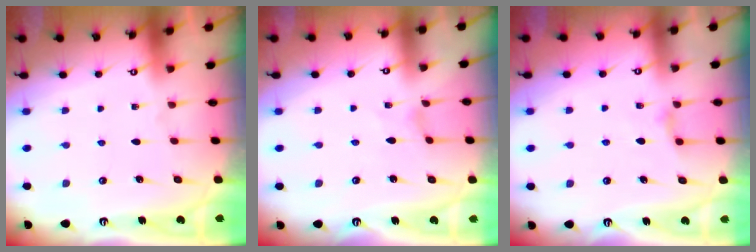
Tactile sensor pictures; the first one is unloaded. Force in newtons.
{"total": 0.0}
{"total": 3.1, "press": 3.0, "slide": 0.3}